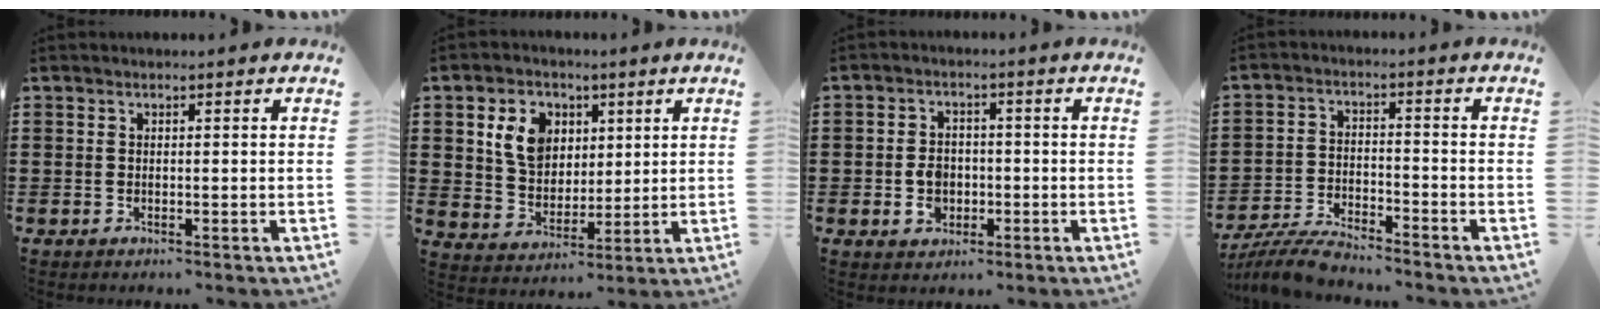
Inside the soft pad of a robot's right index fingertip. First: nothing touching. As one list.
[{"total": 7.7, "force": [2.8, 6.1, 3.8], "torque": [-0.084, 0.015, 0.050]}, {"total": 4.4, "force": [-1.1, 3.3, 2.7], "torque": [-0.070, 0.000, -0.024]}, {"total": 5.7, "force": [-5.5, 0.3, 1.5], "torque": [-0.043, -0.004, -0.110]}]